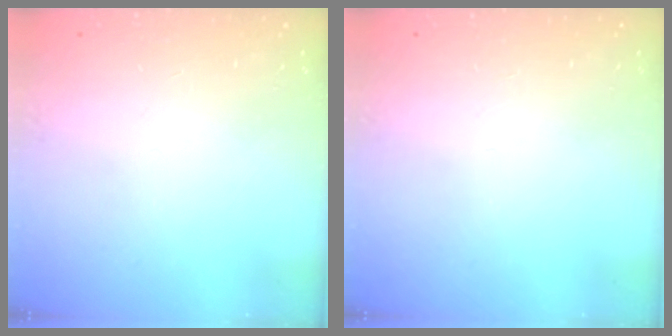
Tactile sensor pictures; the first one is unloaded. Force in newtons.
{"total": 0.0}